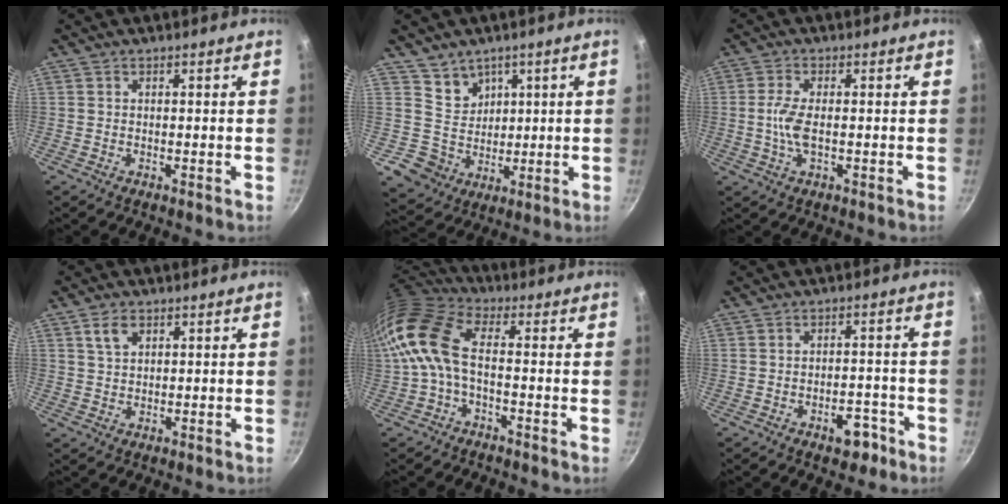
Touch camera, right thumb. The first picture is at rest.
{"total": 8.0, "force": [3.2, 7.3, 0.8], "torque": [0.028, -0.022, 0.067]}
{"total": 4.8, "force": [-0.5, 1.7, 4.5], "torque": [-0.104, 0.002, -0.014]}
{"total": 3.5, "force": [1.5, 2.4, 1.9], "torque": [-0.026, 0.000, 0.031]}
{"total": 11.1, "force": [-1.4, 6.0, 9.3], "torque": [-0.198, 0.030, -0.043]}
{"total": 5.5, "force": [-3.2, 3.0, 3.3], "torque": [-0.024, 0.027, -0.037]}